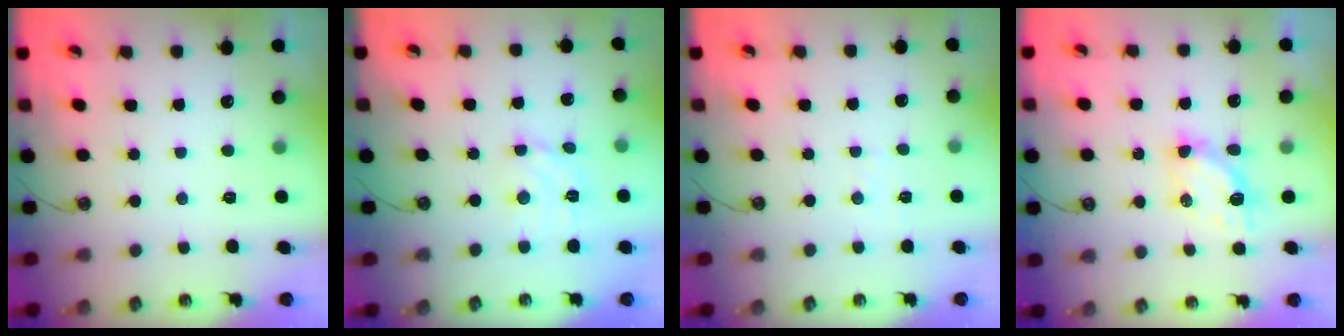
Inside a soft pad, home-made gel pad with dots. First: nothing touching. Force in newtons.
{"total": 5.9, "press": 5.9, "slide": 0.5}
{"total": 2.7, "press": 2.7, "slide": 0.4}
{"total": 6.5, "press": 6.5, "slide": 0.2}